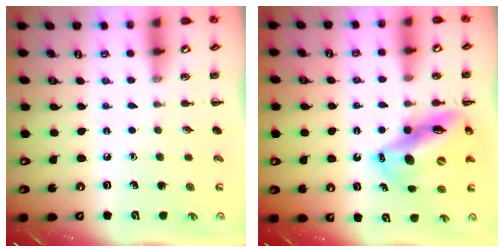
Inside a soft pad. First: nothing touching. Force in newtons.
{"total": 15.2, "press": 14.7, "slide": 3.8}